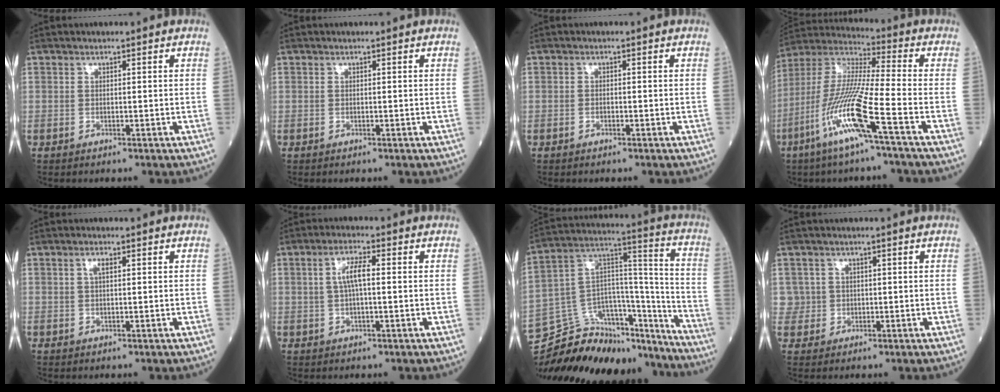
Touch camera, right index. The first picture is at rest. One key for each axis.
{"total": 0.0}
{"total": 0.6, "fx": -0.4, "fy": 0.2, "fz": 0.4, "tx": -0.007, "ty": 0.000, "tz": -0.007}
{"total": 14.5, "fx": -6.7, "fy": -0.5, "fz": 12.8, "tx": -0.272, "ty": -0.015, "tz": -0.137}
{"total": 1.4, "fx": 0.5, "fy": 0.3, "fz": 1.2, "tx": -0.024, "ty": 0.003, "tz": 0.007}
{"total": 4.0, "fx": 0.4, "fy": 0.8, "fz": 3.9, "tx": -0.079, "ty": 0.012, "tz": 0.007}
{"total": 30.9, "fx": -27.7, "fy": 8.4, "fz": 10.7, "tx": -0.181, "ty": 0.019, "tz": -0.420}
{"total": 2.4, "fx": 0.4, "fy": 2.4, "fz": -0.3, "tx": 0.023, "ty": 0.007, "tz": 0.004}